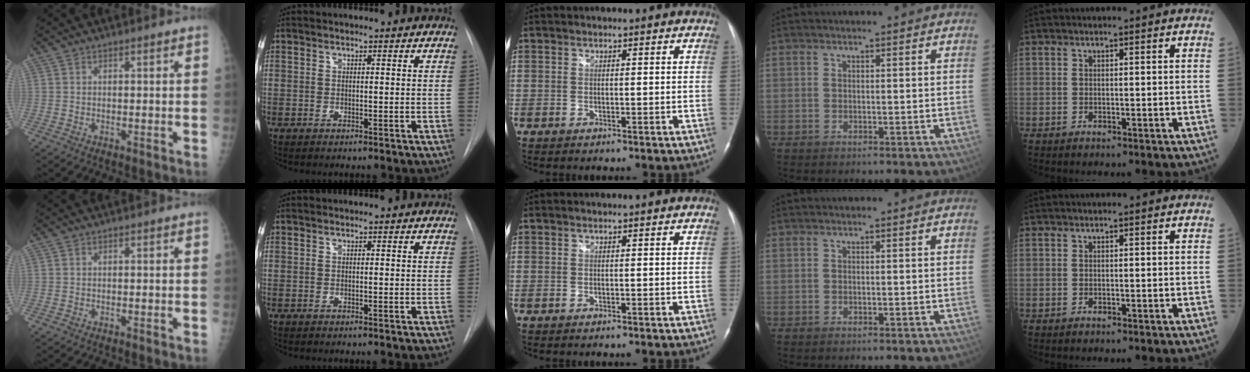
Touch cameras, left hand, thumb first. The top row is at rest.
{}